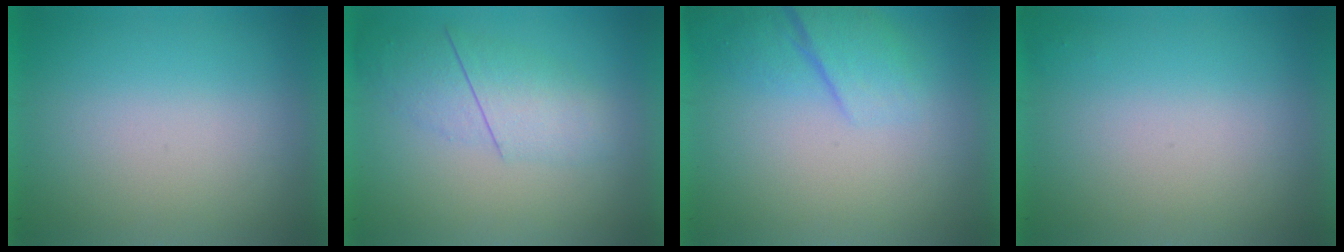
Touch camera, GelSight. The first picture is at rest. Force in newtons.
{"total": 2.4}
{"total": 2.5}
{"total": 1.1}